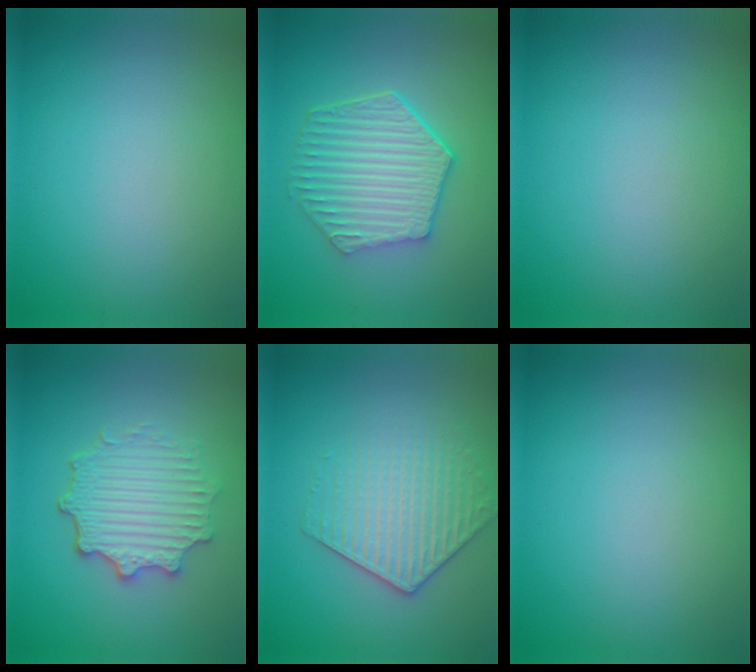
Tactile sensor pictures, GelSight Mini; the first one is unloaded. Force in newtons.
{"total": 6.0, "press": 4.7, "slide": 3.8}
{"total": 0.0}
{"total": 4.9, "press": 3.7, "slide": 3.1}
{"total": 3.7, "press": 3.5, "slide": 1.3}
{"total": 0.0}